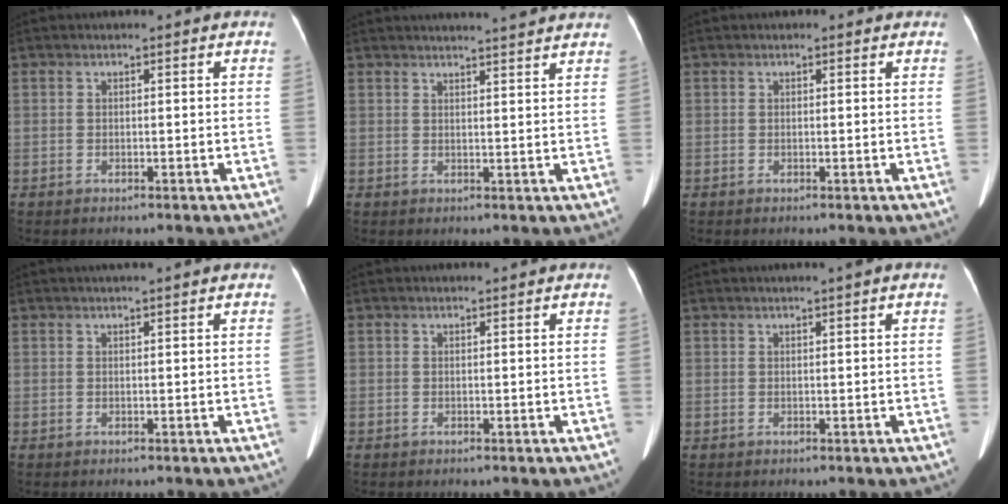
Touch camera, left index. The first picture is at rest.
{"total": 8.6, "force": [8.1, -0.4, 3.0], "torque": [-0.040, 0.013, 0.088]}
{"total": 0.0}
{"total": 3.4, "force": [2.9, -0.2, 1.8], "torque": [-0.017, 0.028, 0.039]}
{"total": 2.4, "force": [2.3, -0.2, 0.7], "torque": [-0.009, 0.014, 0.031]}
{"total": 2.1, "force": [1.5, -0.4, 1.4], "torque": [-0.021, 0.016, 0.026]}